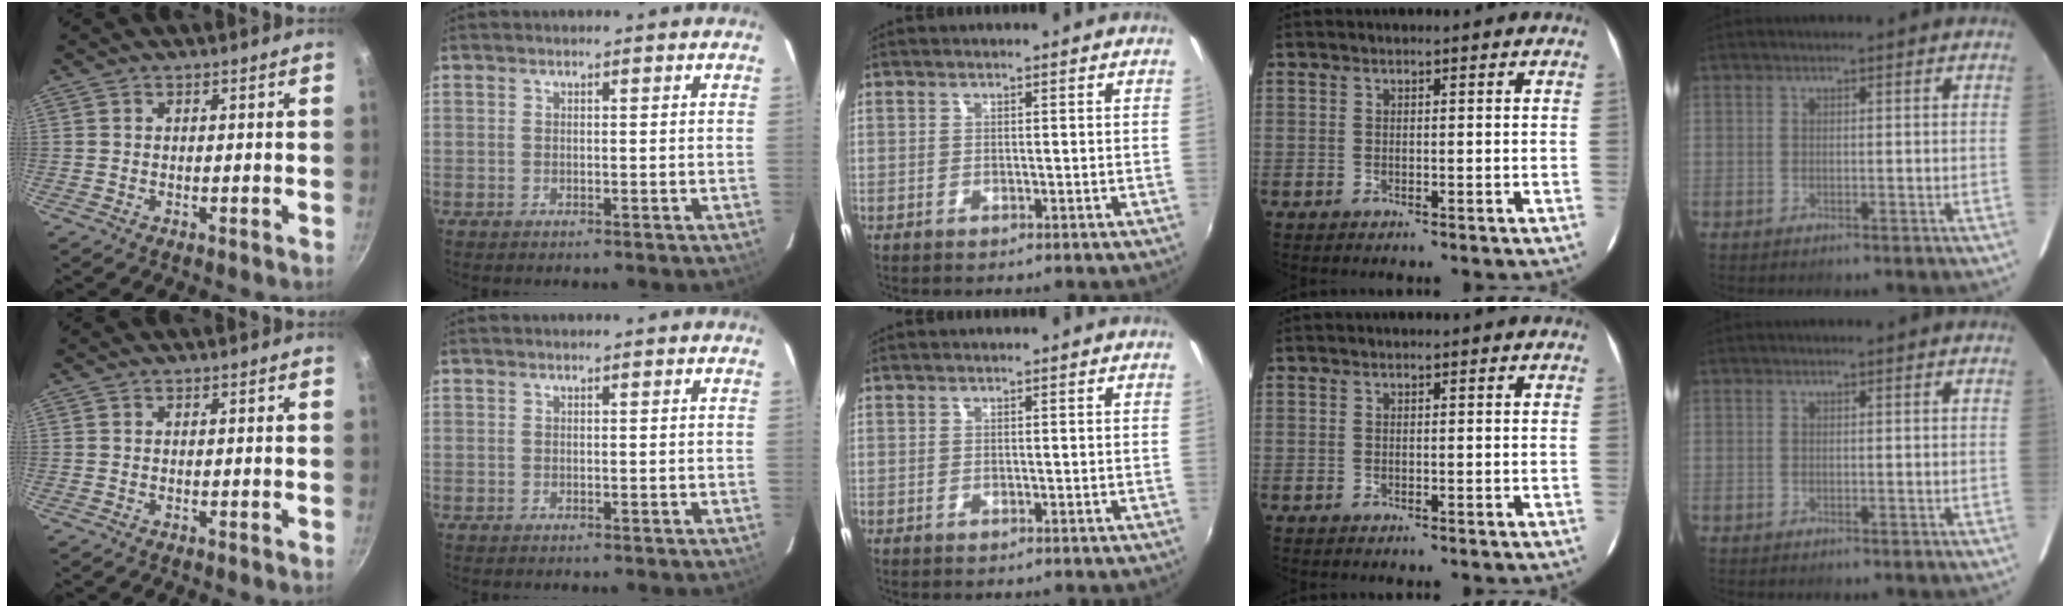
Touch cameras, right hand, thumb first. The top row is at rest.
{}